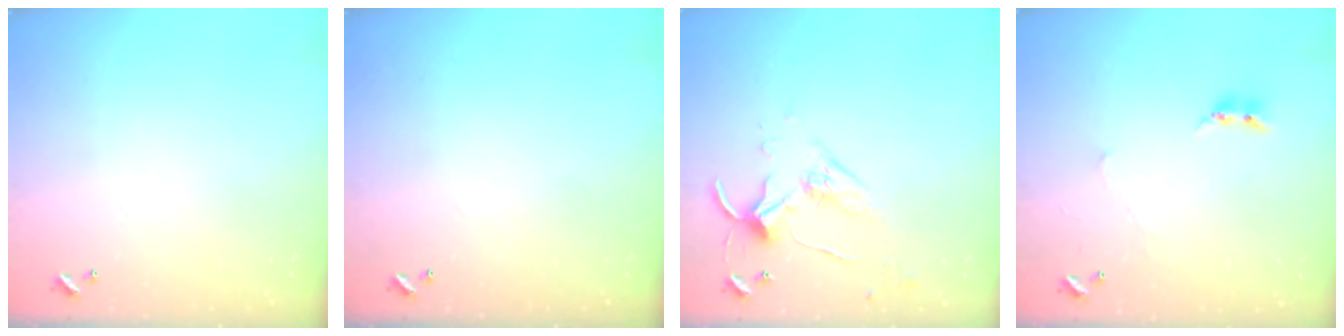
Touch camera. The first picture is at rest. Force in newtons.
{"total": 0.0}
{"total": 4.6, "press": 4.5, "slide": 0.7}
{"total": 2.4, "press": 2.3, "slide": 0.4}